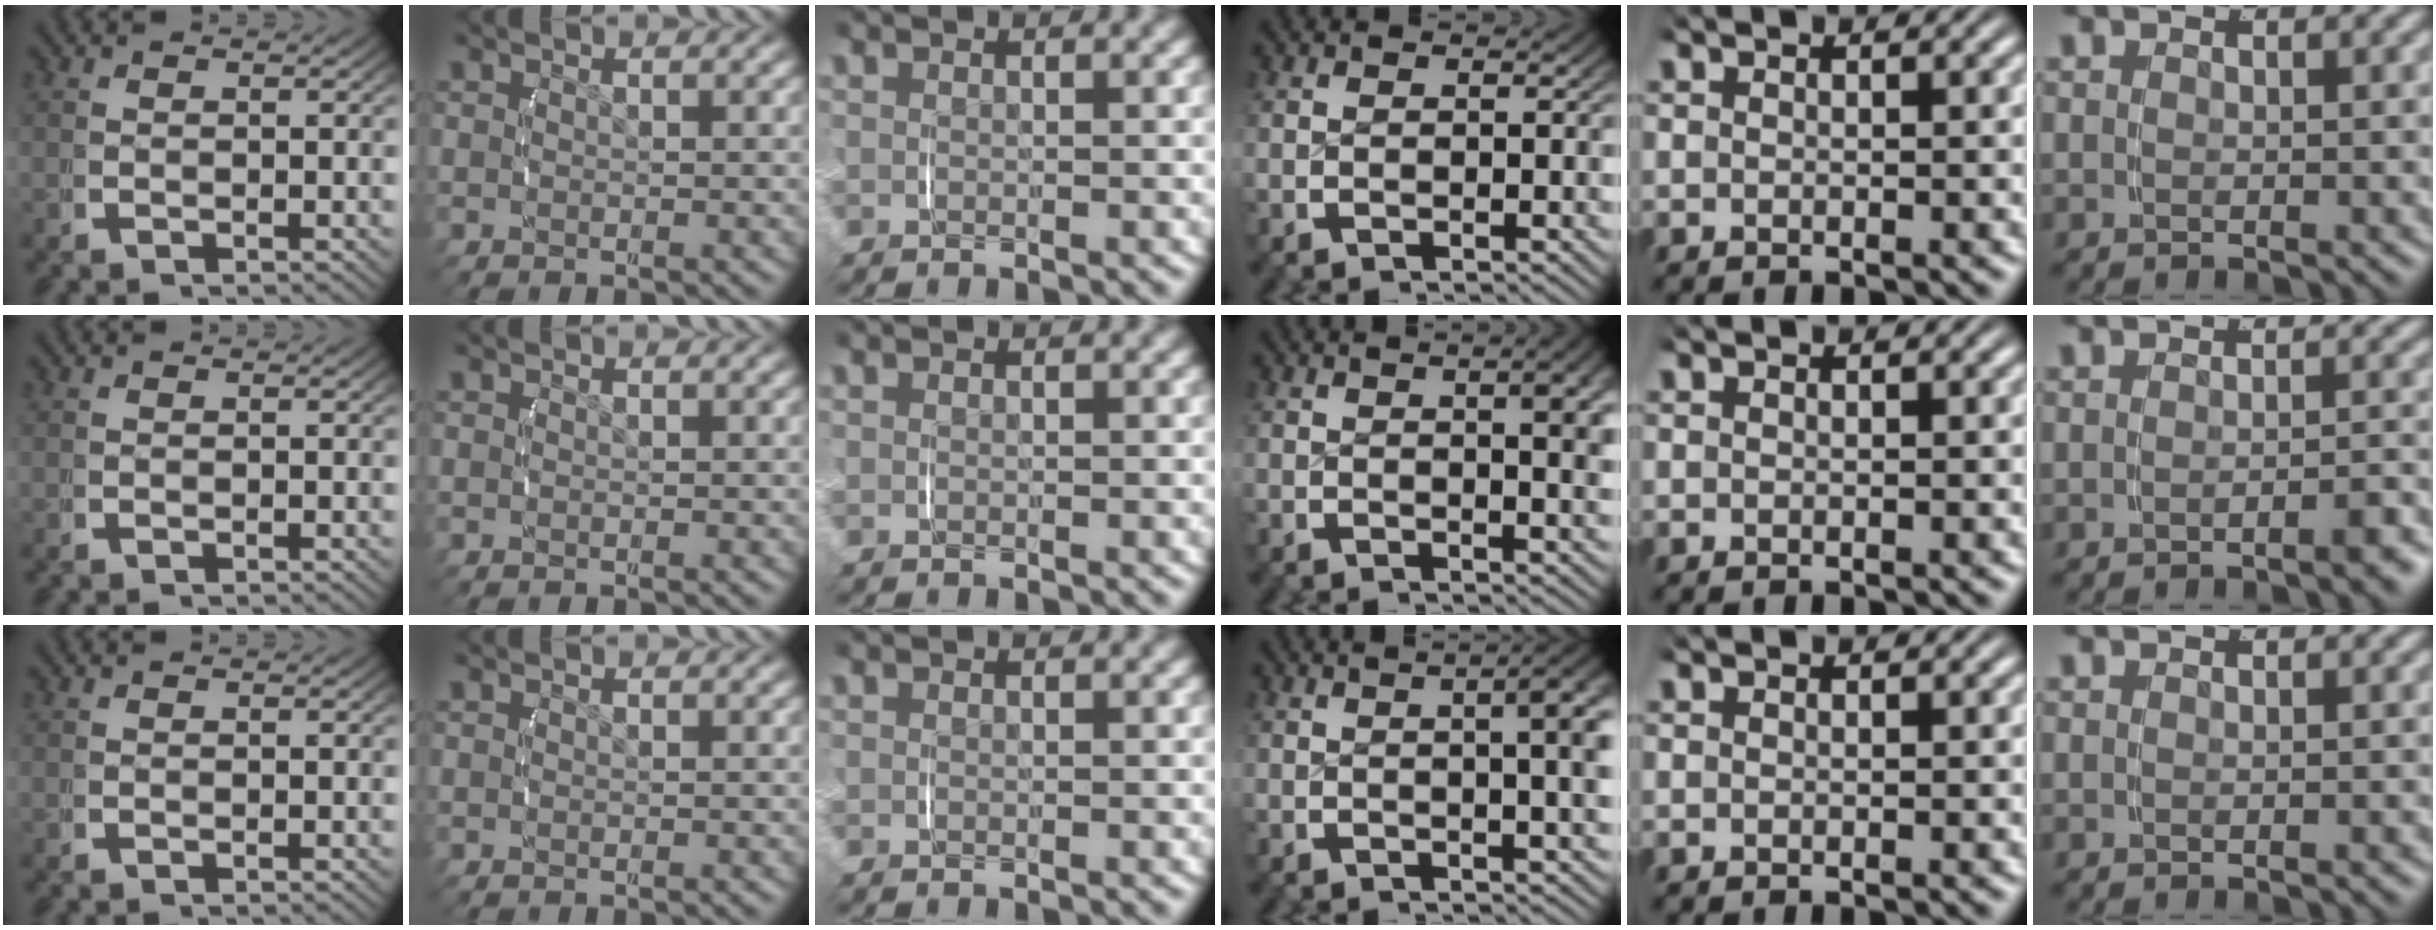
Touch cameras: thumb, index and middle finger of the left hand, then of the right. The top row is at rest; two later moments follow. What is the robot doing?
{"motion": "lift_and_place", "object": "string"}